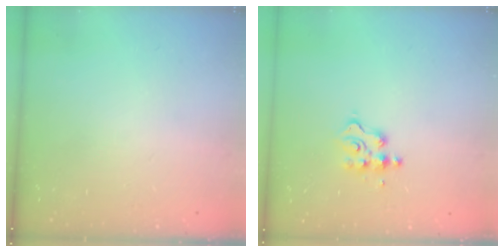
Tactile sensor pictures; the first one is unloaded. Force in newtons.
{"total": 3.9, "press": 3.8, "slide": 0.6}